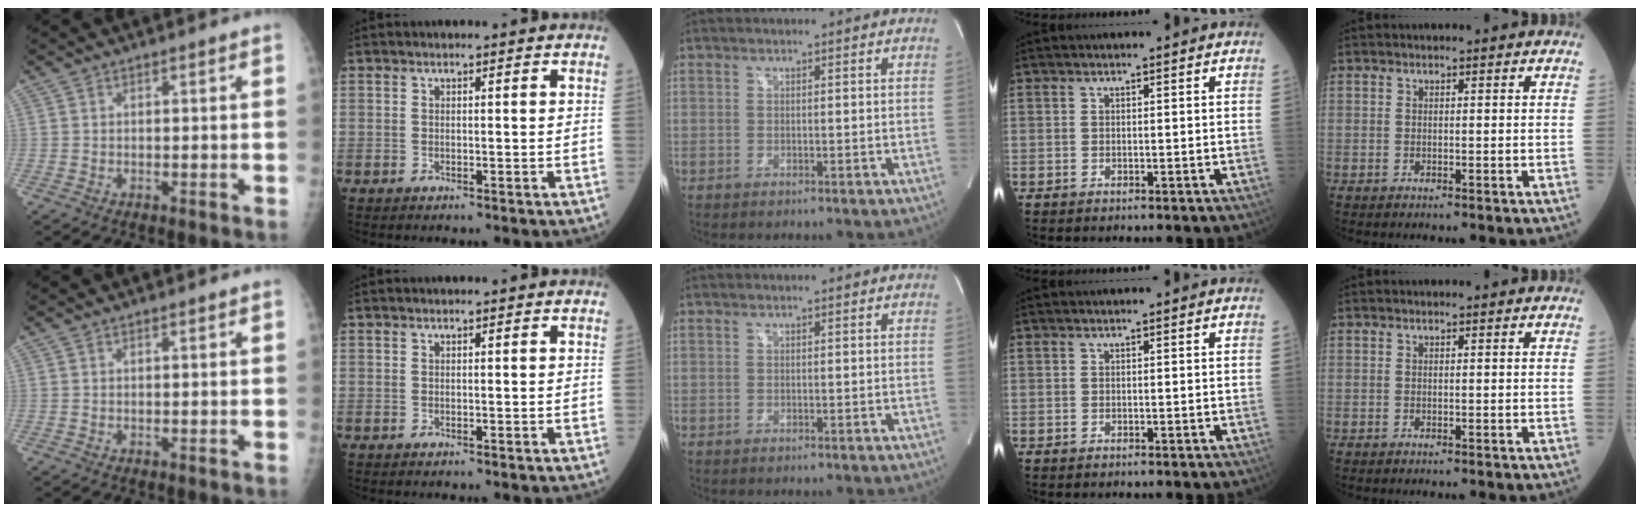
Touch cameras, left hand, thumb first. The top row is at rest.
{}